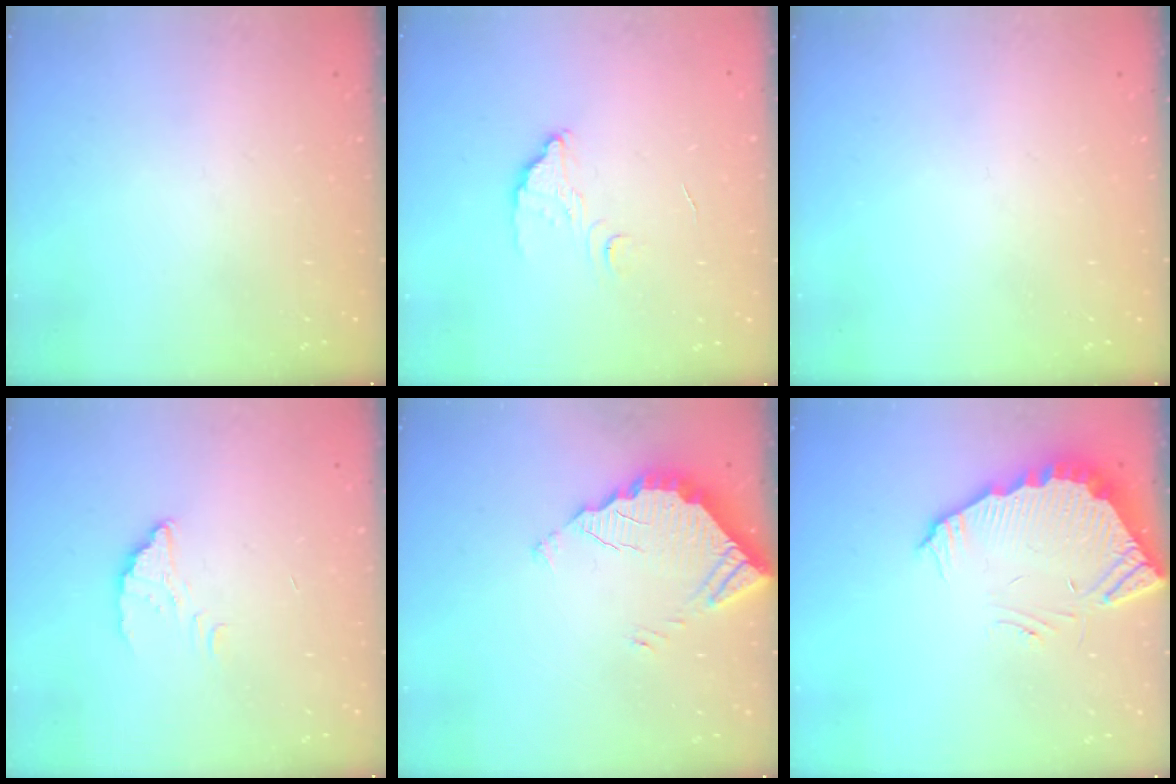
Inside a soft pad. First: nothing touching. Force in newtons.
{"total": 3.4, "press": 3.4, "slide": 0.2}
{"total": 0.0}
{"total": 2.6, "press": 2.5, "slide": 0.3}
{"total": 3.5, "press": 3.5, "slide": 0.2}
{"total": 4.6, "press": 4.6, "slide": 0.2}